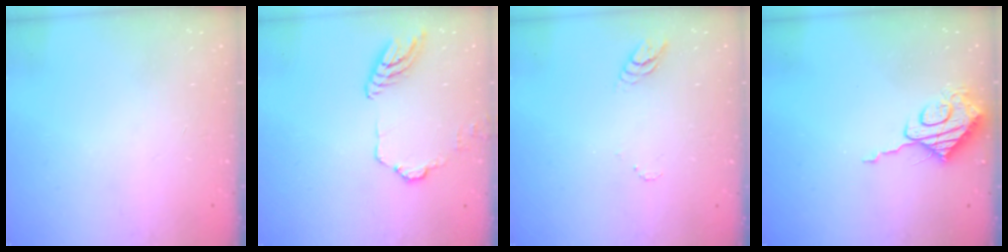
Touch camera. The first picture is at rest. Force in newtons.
{"total": 11.4, "press": 11.3, "slide": 1.0}
{"total": 3.4, "press": 3.4, "slide": 0.3}
{"total": 9.2, "press": 9.2, "slide": 0.3}